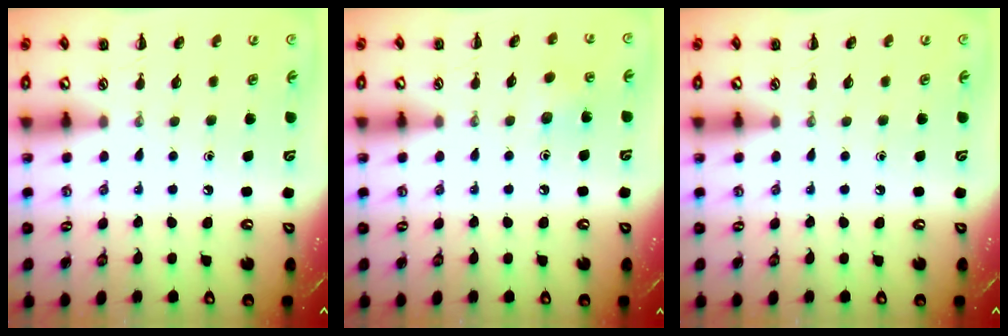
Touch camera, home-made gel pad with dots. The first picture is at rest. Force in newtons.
{"total": 6.0, "press": 5.8, "slide": 1.4}
{"total": 0.0}